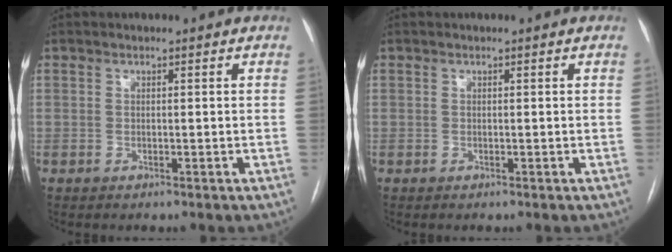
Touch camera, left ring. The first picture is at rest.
{"total": 0.0}